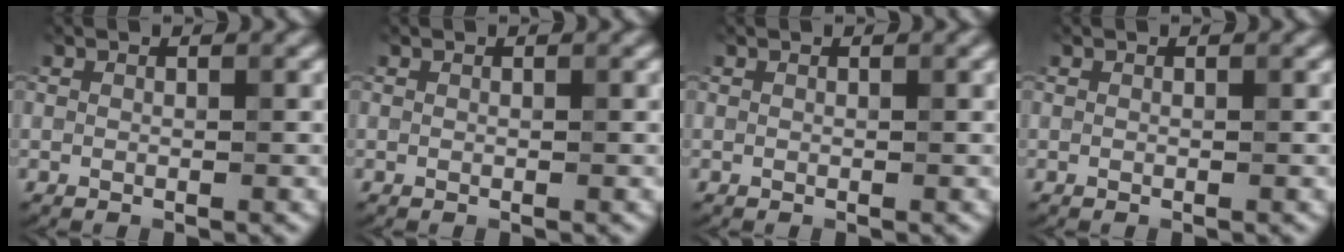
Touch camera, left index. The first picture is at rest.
{"total": 0.0}
{"total": 0.0}
{"total": 0.0}